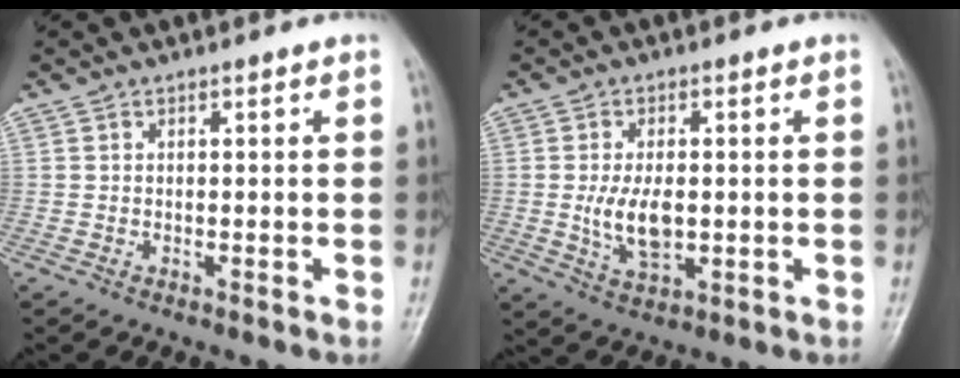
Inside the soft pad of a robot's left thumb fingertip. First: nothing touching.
{"total": 7.7, "force": [-0.3, 4.2, 6.4], "torque": [-0.116, -0.006, 0.001]}